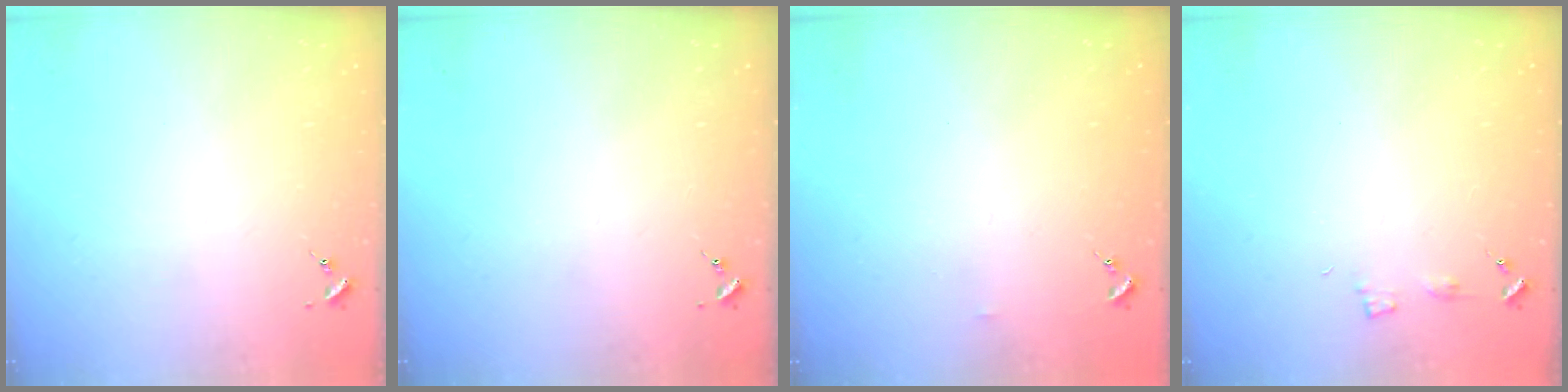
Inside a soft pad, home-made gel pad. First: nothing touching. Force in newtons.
{"total": 0.0}
{"total": 3.2, "press": 3.2, "slide": 0.4}
{"total": 3.6, "press": 3.6, "slide": 0.5}